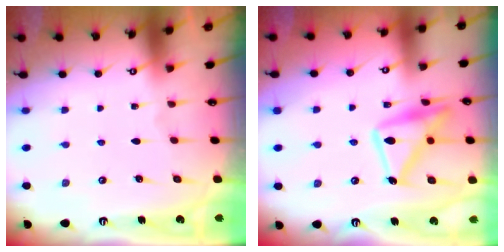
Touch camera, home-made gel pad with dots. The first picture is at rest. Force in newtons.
{"total": 16.3, "press": 16.2, "slide": 1.1}